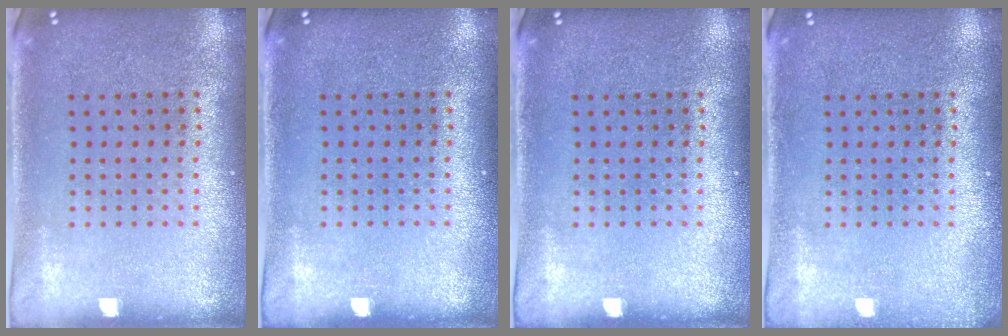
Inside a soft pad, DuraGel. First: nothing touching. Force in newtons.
{"total": 0.0}
{"total": 0.0}
{"total": 0.9, "press": 0.8, "slide": 0.2}